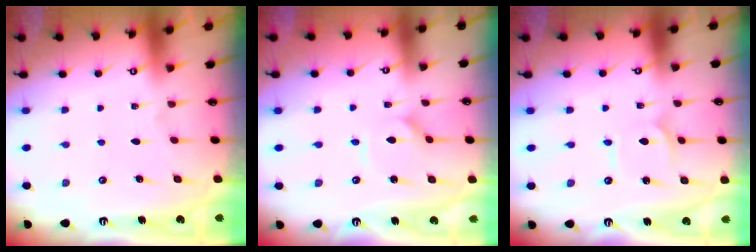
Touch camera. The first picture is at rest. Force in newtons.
{"total": 2.6, "press": 2.6, "slide": 0.4}
{"total": 1.6, "press": 1.6, "slide": 0.0}